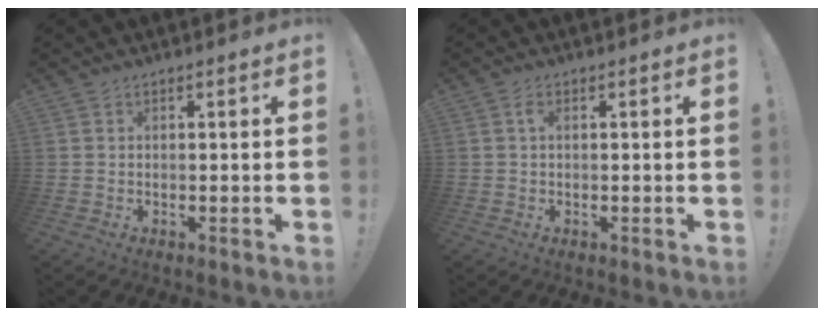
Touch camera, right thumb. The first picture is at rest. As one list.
[{"total": 1.5, "force": [0.3, 0.7, 1.3], "torque": [-0.022, 0.002, 0.003]}]